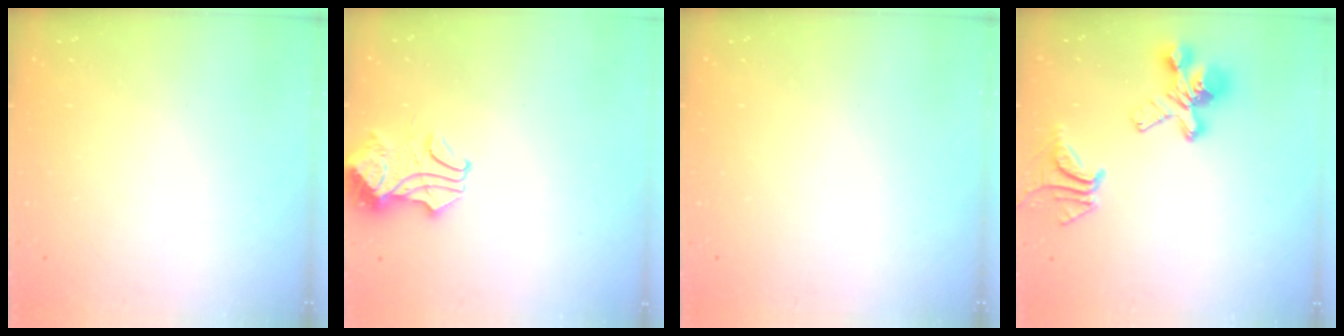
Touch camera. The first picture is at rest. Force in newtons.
{"total": 1.6, "press": 1.4, "slide": 0.8}
{"total": 0.0}
{"total": 8.4, "press": 8.1, "slide": 2.4}